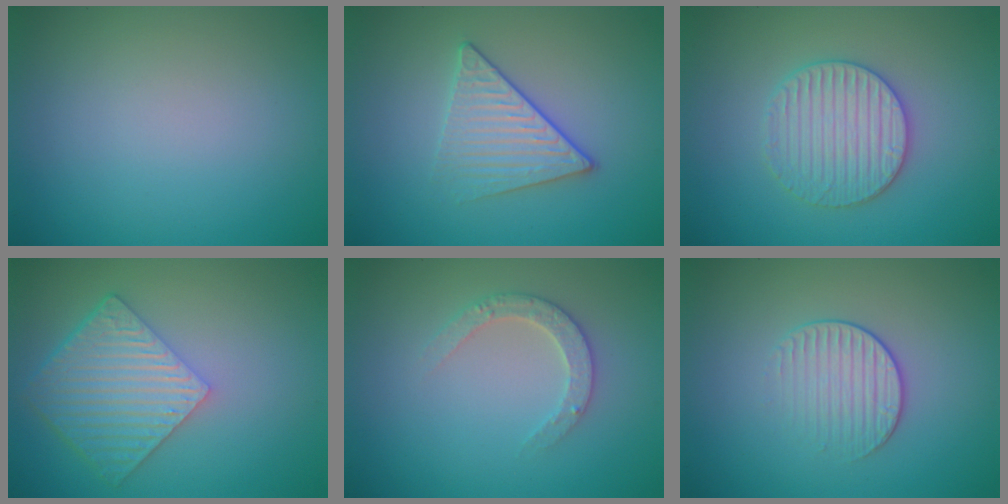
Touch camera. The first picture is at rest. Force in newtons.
{"total": 3.1, "press": 2.9, "slide": 1.2}
{"total": 3.7, "press": 3.6, "slide": 0.8}
{"total": 6.2, "press": 4.5, "slide": 4.3}
{"total": 2.4, "press": 2.3, "slide": 0.5}
{"total": 2.0, "press": 1.4, "slide": 1.4}